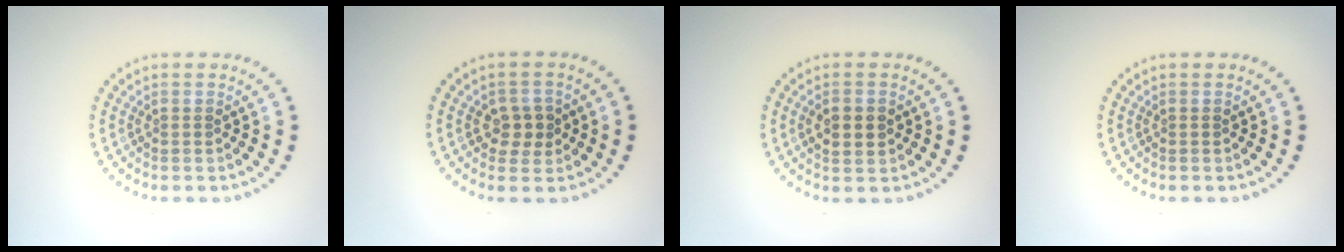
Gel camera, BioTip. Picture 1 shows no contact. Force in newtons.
{"total": 2.4, "press": 2.3, "slide": 0.8}
{"total": 2.3, "press": 2.3, "slide": 0.1}
{"total": 0.0}